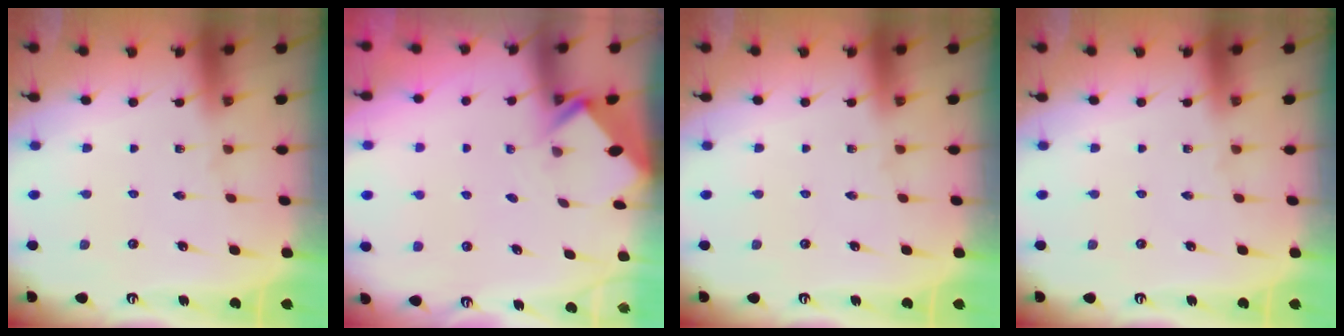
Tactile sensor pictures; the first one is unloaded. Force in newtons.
{"total": 2.6, "press": 2.6, "slide": 0.2}
{"total": 0.0}
{"total": 0.0}